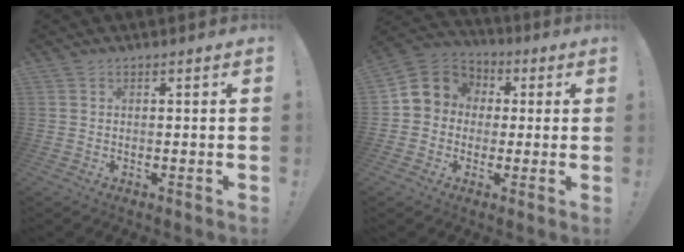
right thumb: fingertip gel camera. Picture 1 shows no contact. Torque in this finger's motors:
{"motor_torque": [0.06, 0.21, 0.27, -0.23, 0.02]}